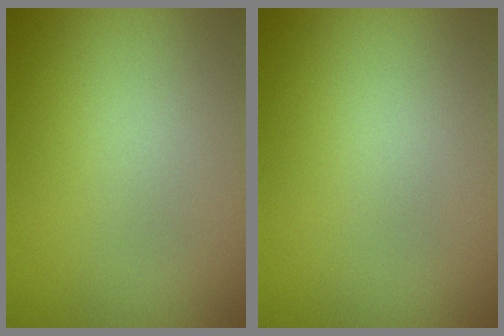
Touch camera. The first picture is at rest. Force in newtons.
{"total": 0.0}